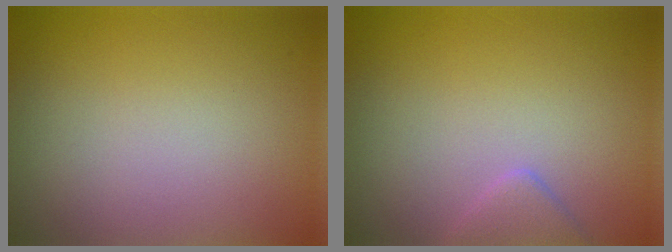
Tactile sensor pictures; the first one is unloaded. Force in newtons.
{"total": 1.6, "press": 1.6, "slide": 0.1}